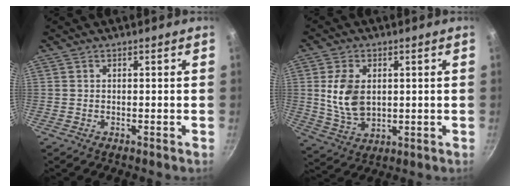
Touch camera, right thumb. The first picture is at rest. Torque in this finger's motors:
{"motor_torque": [-0.49, 0.45, 0.65, -0.53, 0.08]}